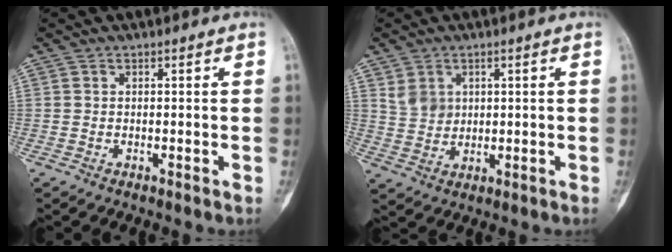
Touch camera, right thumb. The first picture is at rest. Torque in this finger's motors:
{"motor_torque": [0.17, 0.10, -0.14, -0.02, 0.13]}